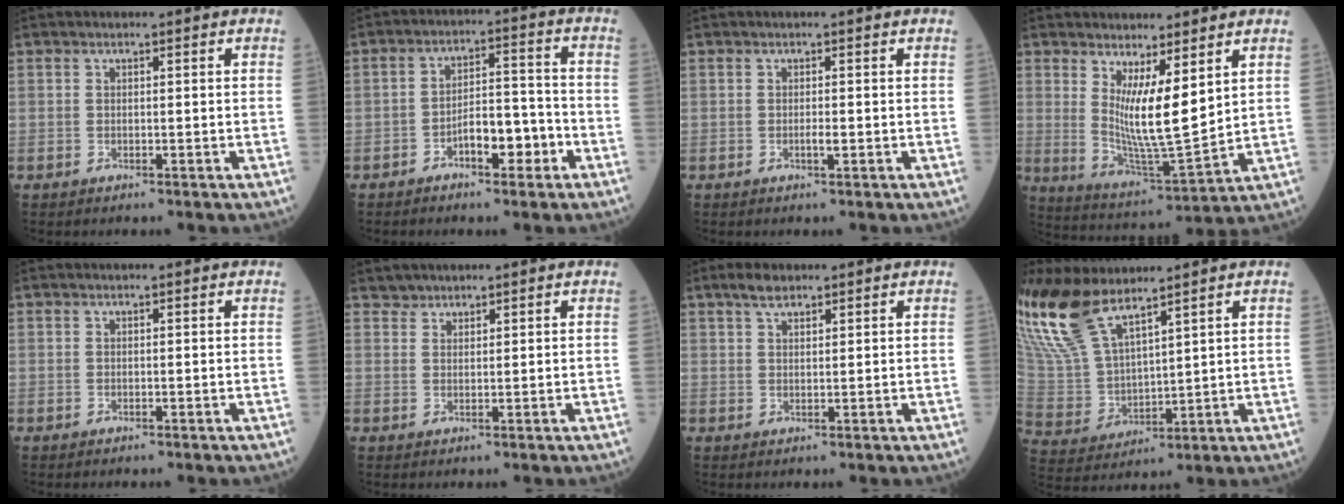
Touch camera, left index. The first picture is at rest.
{"total": 6.7, "force": [-3.5, 2.3, 5.2], "torque": [-0.087, 0.019, -0.057]}
{"total": 1.0, "force": [-0.2, 0.0, 0.9], "torque": [-0.018, -0.001, -0.002]}
{"total": 9.2, "force": [3.3, 1.2, 8.5], "torque": [-0.165, -0.031, 0.069]}
{"total": 0.0}
{"total": 1.4, "force": [1.3, 0.6, -0.3], "torque": [0.008, 0.006, 0.023]}
{"total": 2.8, "force": [2.1, 1.0, 1.6], "torque": [-0.035, 0.008, 0.040]}
{"total": 14.2, "force": [11.3, 3.7, 7.8], "torque": [-0.192, -0.001, 0.238]}